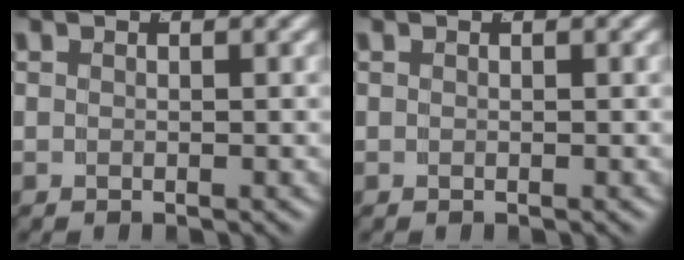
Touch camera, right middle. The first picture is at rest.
{"total": 0.0}